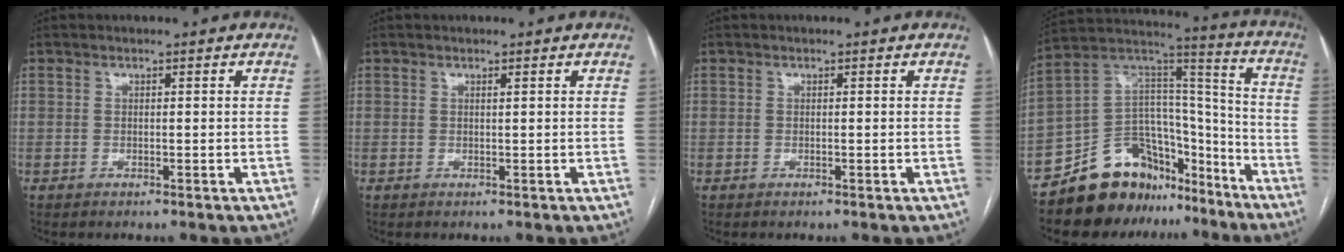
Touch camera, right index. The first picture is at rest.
{"total": 0.0}
{"total": 0.0}
{"total": 17.7, "force": [-14.1, 9.2, 5.4], "torque": [-0.069, 0.090, -0.235]}